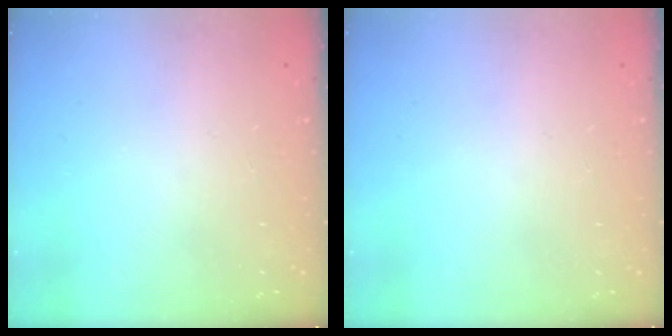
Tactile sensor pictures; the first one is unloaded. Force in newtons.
{"total": 0.0}